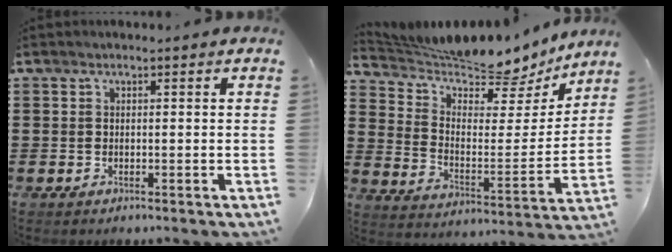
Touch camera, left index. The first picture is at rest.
{"total": 7.0, "force": [6.9, 0.9, 0.7], "torque": [-0.038, -0.066, 0.115]}